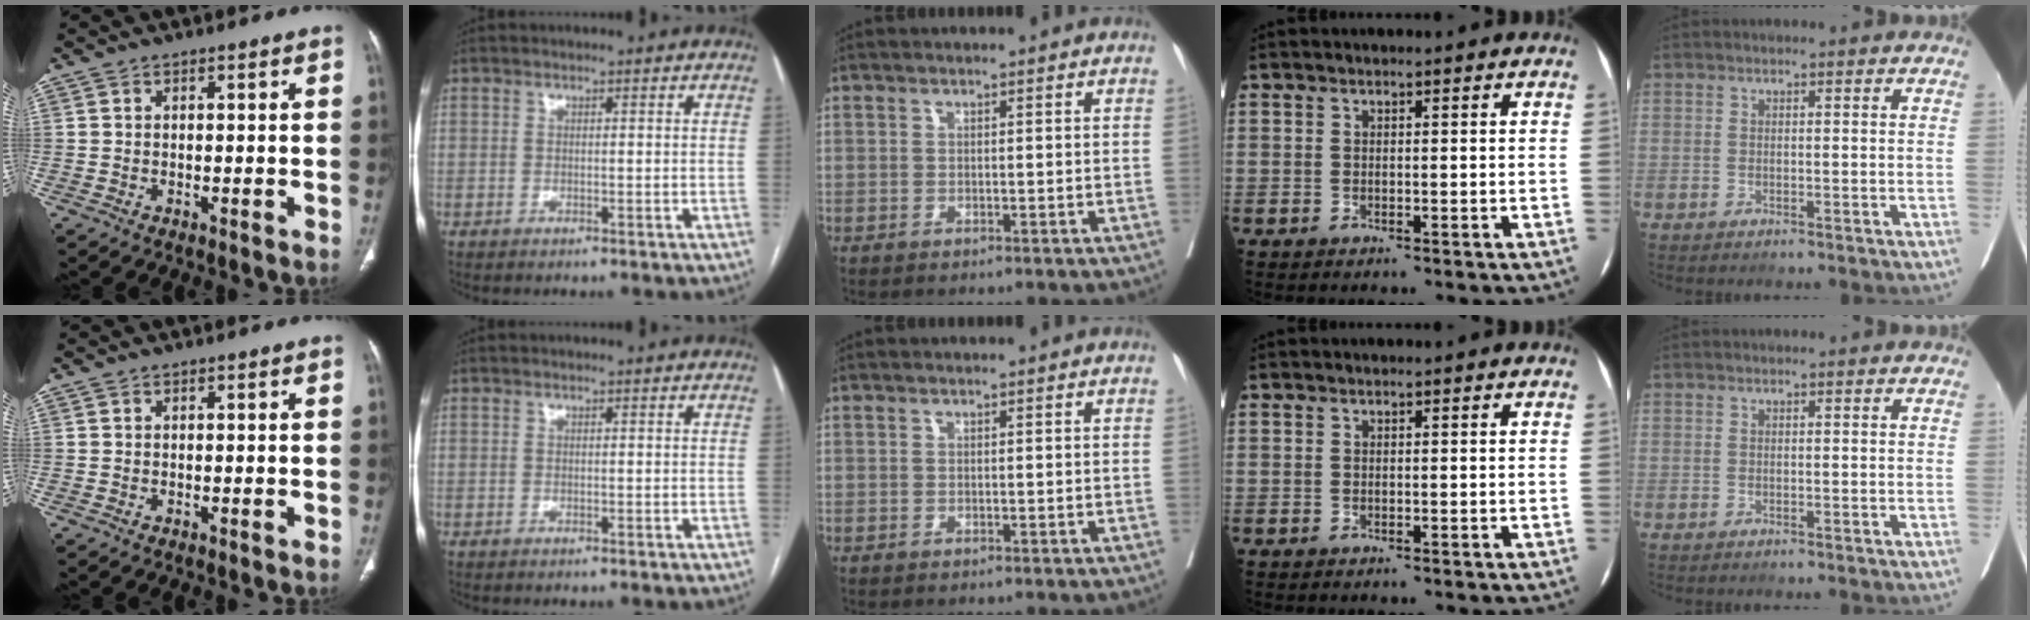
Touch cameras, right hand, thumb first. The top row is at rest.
{}